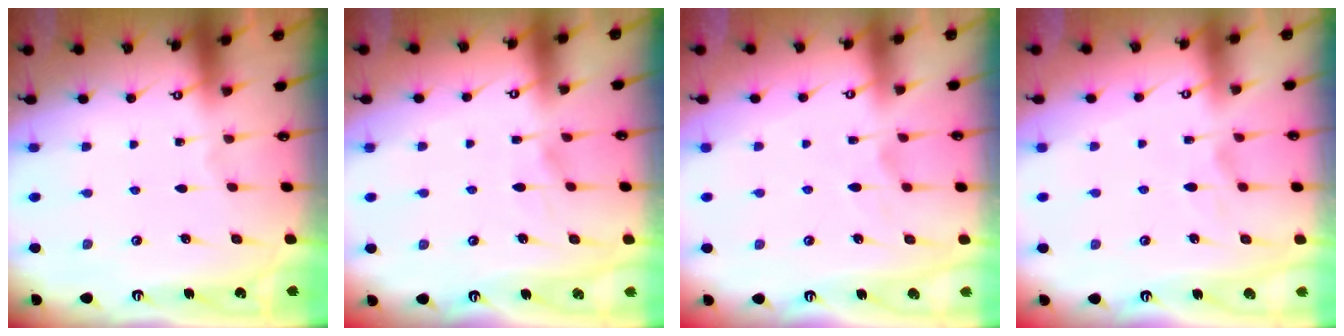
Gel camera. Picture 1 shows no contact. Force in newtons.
{"total": 4.9, "press": 4.9, "slide": 0.5}
{"total": 1.6, "press": 1.1, "slide": 1.2}
{"total": 1.7, "press": 1.2, "slide": 1.2}